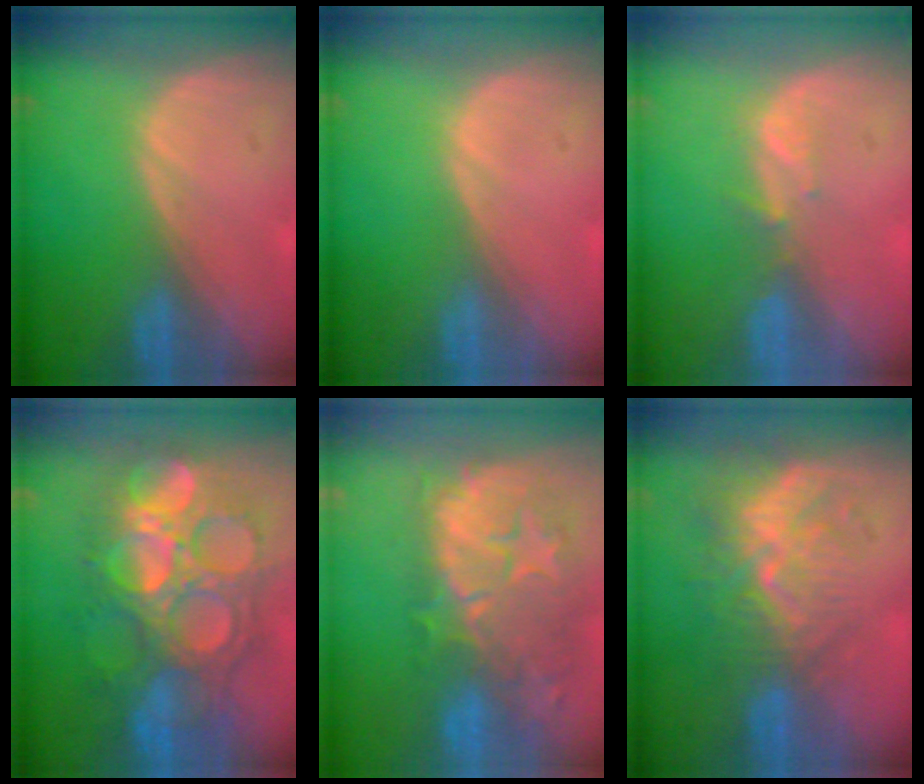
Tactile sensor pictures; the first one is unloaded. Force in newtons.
{"total": 0.0}
{"total": 1.9, "press": 1.8, "slide": 0.7}
{"total": 13.6, "press": 13.5, "slide": 1.5}
{"total": 11.7, "press": 10.7, "slide": 4.8}
{"total": 10.1, "press": 8.8, "slide": 4.9}